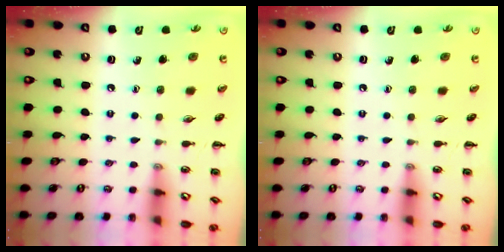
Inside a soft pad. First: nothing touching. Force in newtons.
{"total": 0.0}